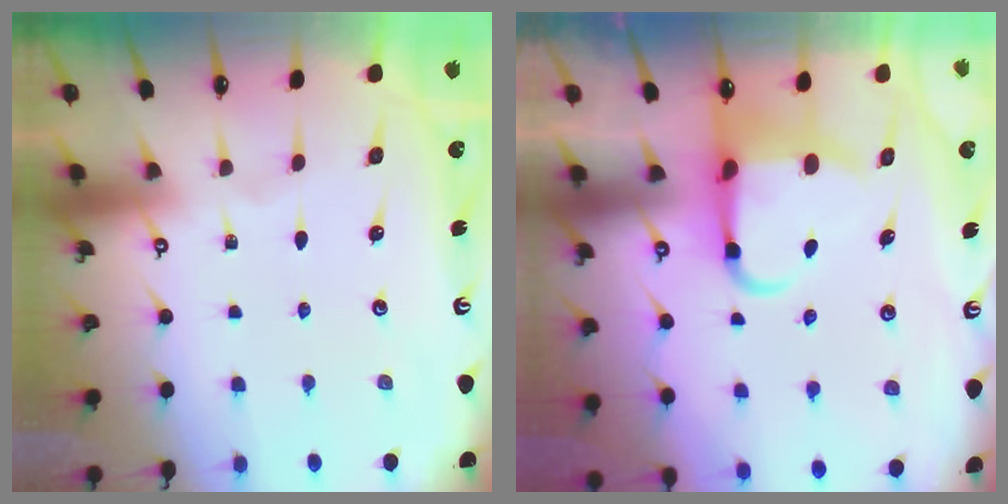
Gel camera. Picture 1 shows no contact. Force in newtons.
{"total": 5.9, "press": 5.8, "slide": 1.1}